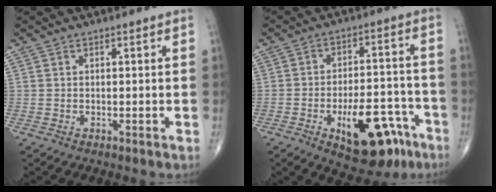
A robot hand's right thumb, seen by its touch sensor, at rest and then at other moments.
{"total": 15.9, "force": [-7.8, 7.2, 11.8], "torque": [-0.145, 0.048, -0.102]}